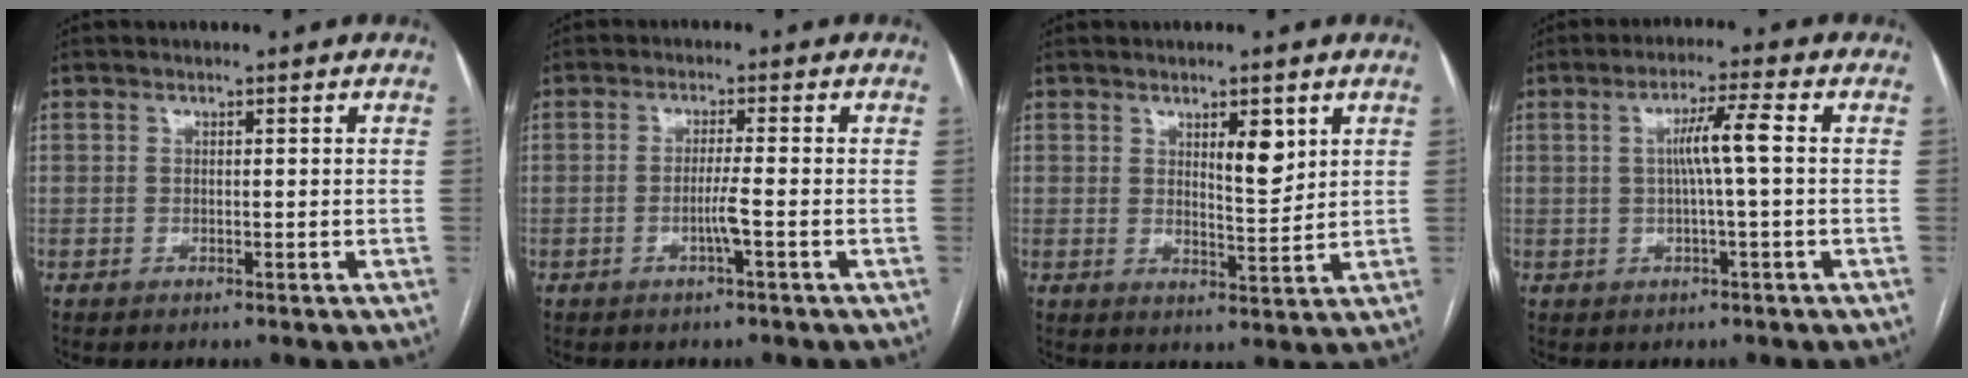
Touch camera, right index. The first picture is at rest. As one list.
[{"total": 2.8, "force": [-1.0, -0.5, 2.5], "torque": [-0.047, -0.002, -0.020]}, {"total": 4.9, "force": [2.3, 1.3, 4.1], "torque": [-0.068, -0.008, 0.041]}, {"total": 5.2, "force": [0.4, -0.6, 5.1], "torque": [-0.092, 0.008, 0.009]}]